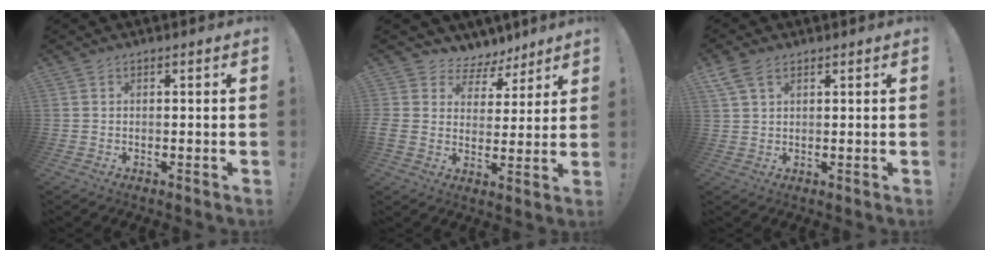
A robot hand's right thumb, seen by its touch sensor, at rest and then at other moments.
{"total": 6.4, "force": [3.3, 5.3, 1.5], "torque": [-0.013, -0.031, 0.068]}
{"total": 5.1, "force": [2.7, 2.8, 3.3], "torque": [-0.060, -0.003, 0.054]}